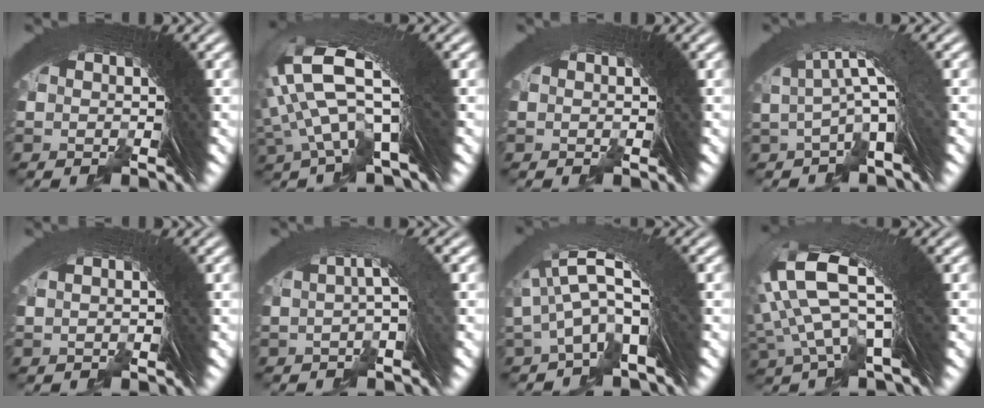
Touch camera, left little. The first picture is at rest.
{"total": 8.0, "force": [2.2, 3.6, 6.8], "torque": [-0.151, 0.005, 0.029]}
{"total": 0.6, "force": [-0.4, -0.4, -0.4], "torque": [0.010, 0.004, -0.007]}
{"total": 2.3, "force": [-0.3, -0.4, 2.3], "torque": [-0.030, 0.015, -0.004]}
{"total": 1.2, "force": [0.3, -1.2, -0.3], "torque": [0.004, 0.013, 0.007]}
{"total": 2.0, "force": [0.2, -1.0, 1.7], "torque": [-0.028, 0.014, 0.006]}
{"total": 4.6, "force": [0.3, 1.6, 4.3], "torque": [-0.089, 0.005, 0.006]}
{"total": 8.9, "force": [2.0, 4.4, 7.4], "torque": [-0.156, 0.000, 0.027]}